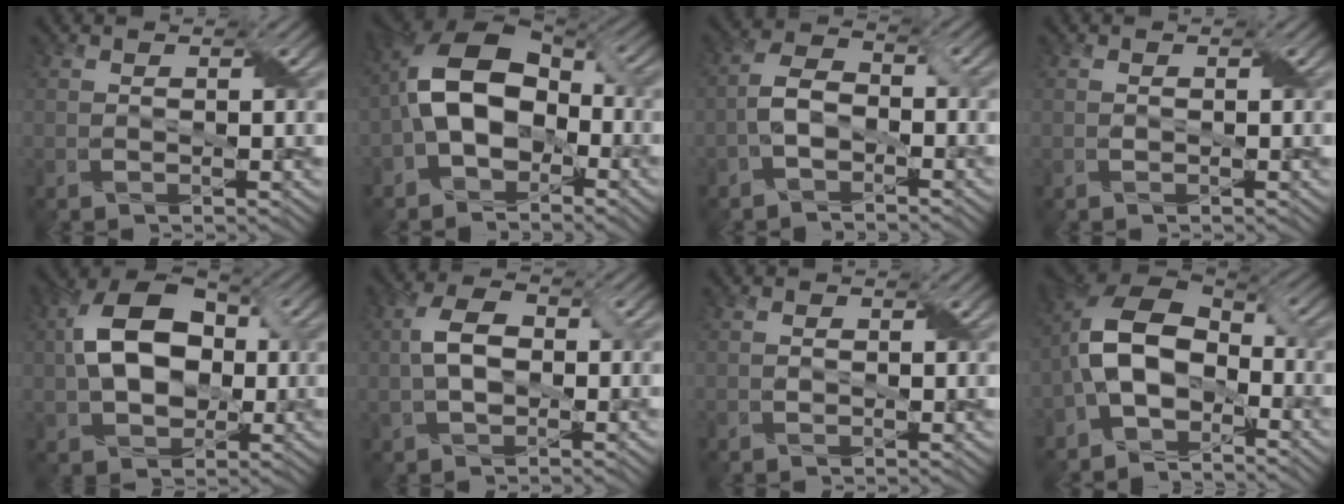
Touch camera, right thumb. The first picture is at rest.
{"total": 12.6, "force": [-2.1, 8.2, 9.3], "torque": [-0.188, 0.011, -0.057]}
{"total": 4.4, "force": [-2.0, 2.4, 3.1], "torque": [-0.063, 0.012, -0.046]}
{"total": 0.0}
{"total": 11.9, "force": [0.5, 8.1, 8.6], "torque": [-0.182, 0.016, 0.001]}
{"total": 6.0, "force": [-0.5, 3.3, 5.0], "torque": [-0.108, 0.009, -0.014]}
{"total": 0.6, "force": [-0.1, 0.5, 0.4], "torque": [-0.009, 0.000, -0.001]}
{"total": 11.2, "force": [-3.4, 6.9, 8.1], "torque": [-0.164, 0.007, -0.084]}